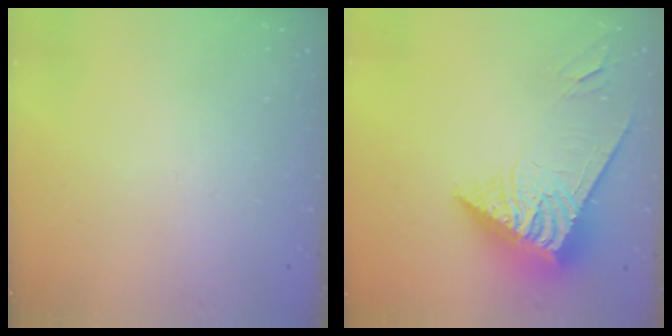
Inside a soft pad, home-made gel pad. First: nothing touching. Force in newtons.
{"total": 8.6, "press": 8.5, "slide": 0.9}